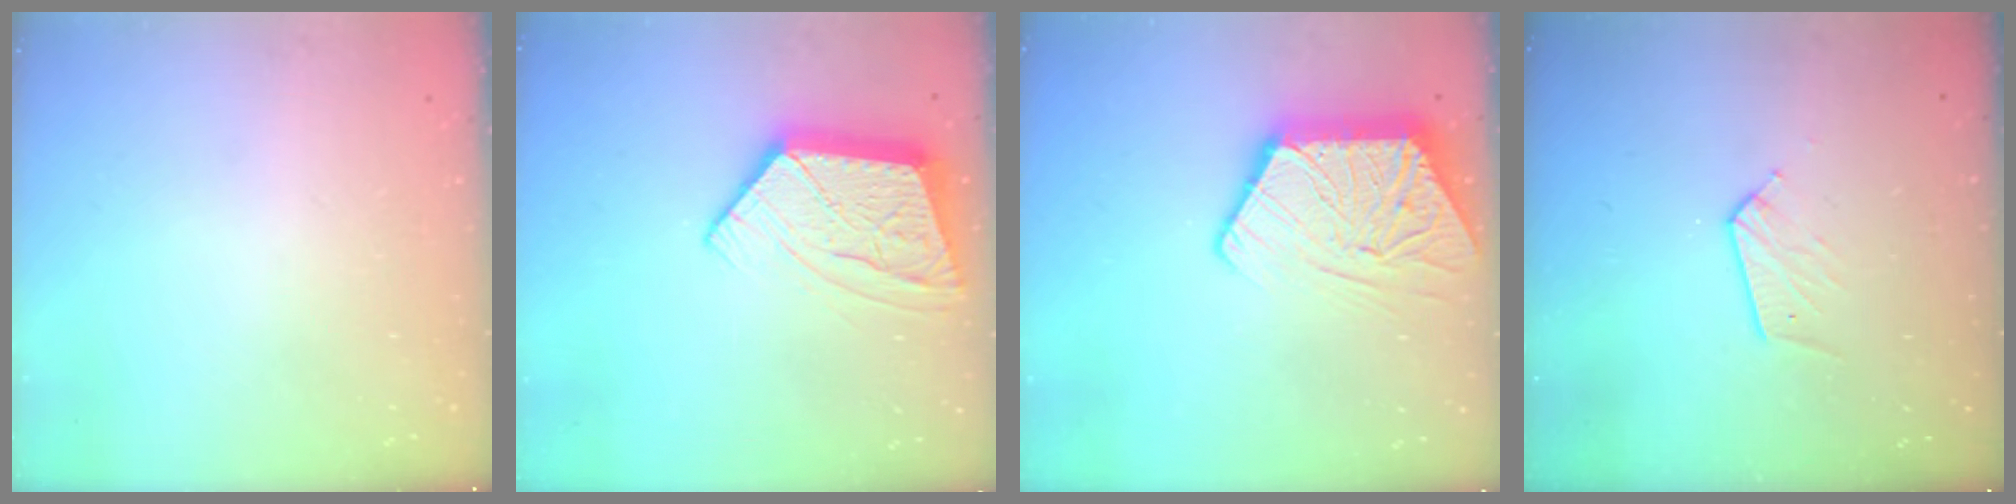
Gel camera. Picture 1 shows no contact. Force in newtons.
{"total": 14.4, "press": 14.3, "slide": 1.3}
{"total": 13.3, "press": 13.3, "slide": 1.1}
{"total": 6.9, "press": 6.9, "slide": 0.7}